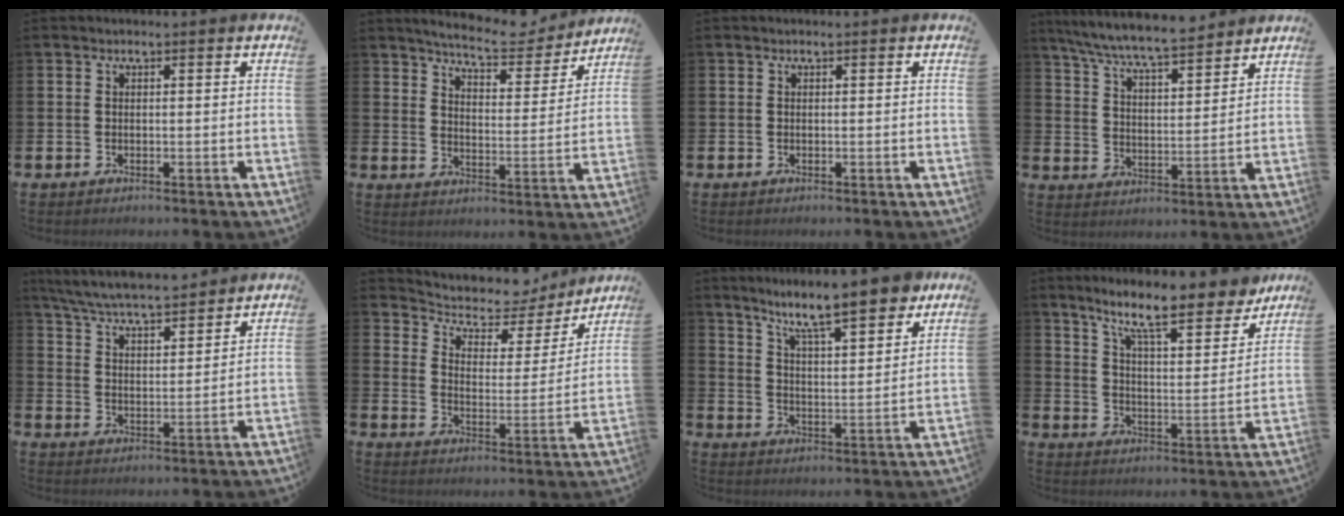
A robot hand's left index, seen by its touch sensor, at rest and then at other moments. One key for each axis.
{"total": 6.9, "fx": 6.6, "fy": 1.0, "fz": 1.9, "tx": -0.052, "ty": -0.042, "tz": 0.113}
{"total": 0.0}
{"total": 7.7, "fx": 7.3, "fy": 0.4, "fz": 2.3, "tx": -0.078, "ty": -0.045, "tz": 0.131}
{"total": 6.6, "fx": 6.4, "fy": 0.4, "fz": 1.5, "tx": -0.060, "ty": -0.039, "tz": 0.114}
{"total": 6.0, "fx": 5.3, "fy": 2.5, "fz": 1.3, "tx": -0.054, "ty": -0.043, "tz": 0.085}
{"total": 9.7, "fx": 8.3, "fy": 1.2, "fz": 4.7, "tx": -0.101, "ty": -0.051, "tz": 0.138}
{"total": 10.8, "fx": 9.3, "fy": 2.0, "fz": 5.1, "tx": -0.115, "ty": -0.058, "tz": 0.157}